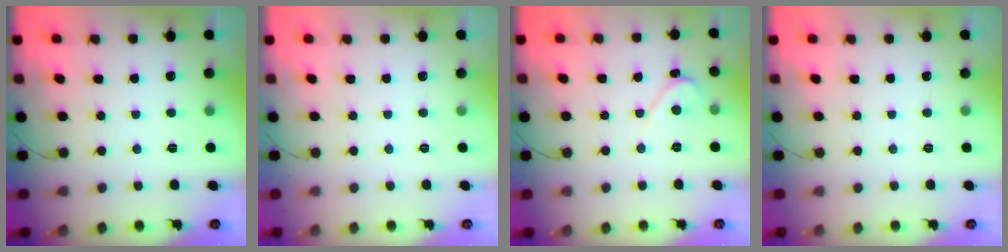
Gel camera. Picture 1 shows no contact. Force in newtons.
{"total": 0.0}
{"total": 2.1, "press": 2.1, "slide": 0.2}
{"total": 0.0}